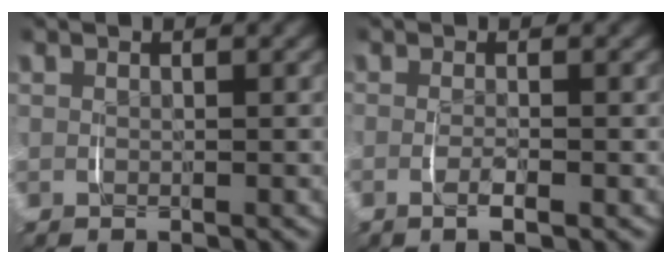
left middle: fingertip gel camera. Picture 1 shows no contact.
{"total": 1.7, "force": [-0.7, 0.1, 1.5], "torque": [-0.035, -0.004, -0.013]}